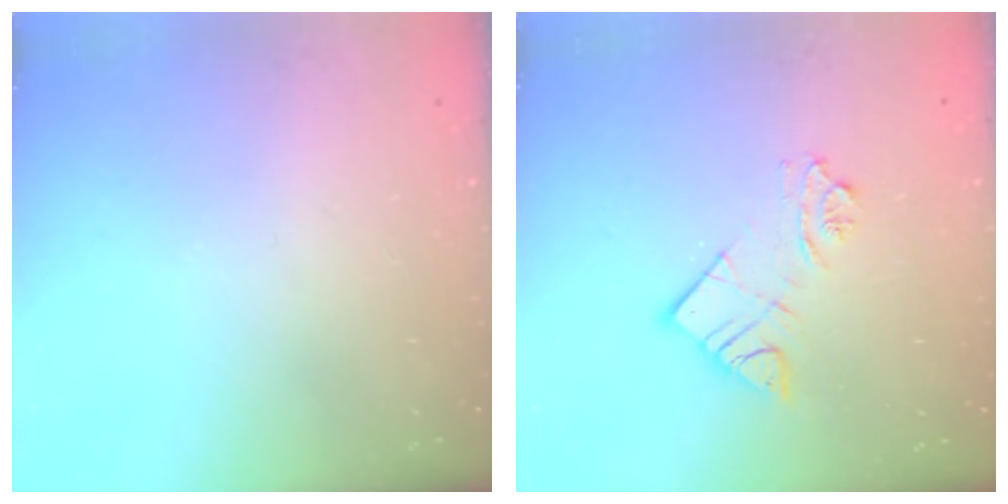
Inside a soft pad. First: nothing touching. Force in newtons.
{"total": 9.8, "press": 9.7, "slide": 0.9}